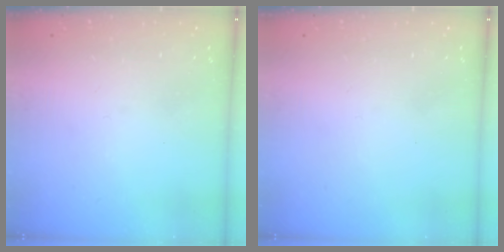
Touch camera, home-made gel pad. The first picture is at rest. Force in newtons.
{"total": 1.7, "press": 1.6, "slide": 0.1}